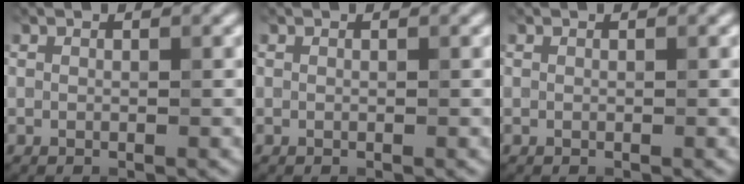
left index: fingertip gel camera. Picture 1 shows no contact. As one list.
[{"total": 0.0}, {"total": 0.0}]